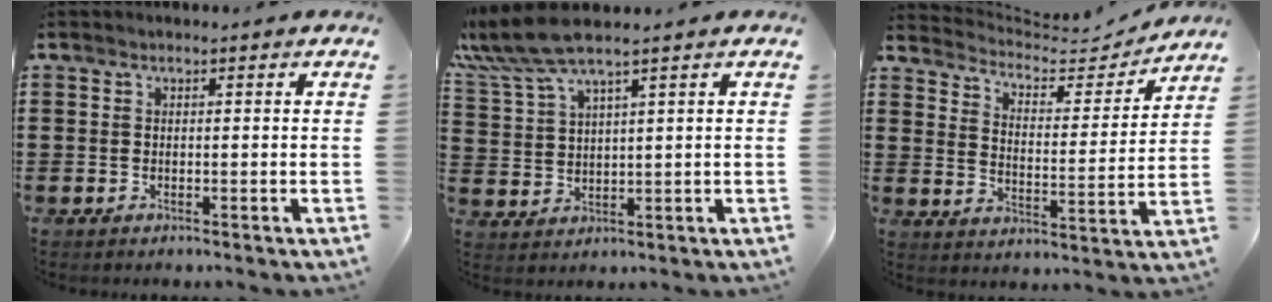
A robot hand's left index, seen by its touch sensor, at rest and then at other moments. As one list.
[{"total": 6.3, "force": [4.8, 0.6, 4.1], "torque": [-0.103, -0.013, 0.082]}, {"total": 4.7, "force": [4.4, 1.3, 1.0], "torque": [-0.038, -0.035, 0.069]}]